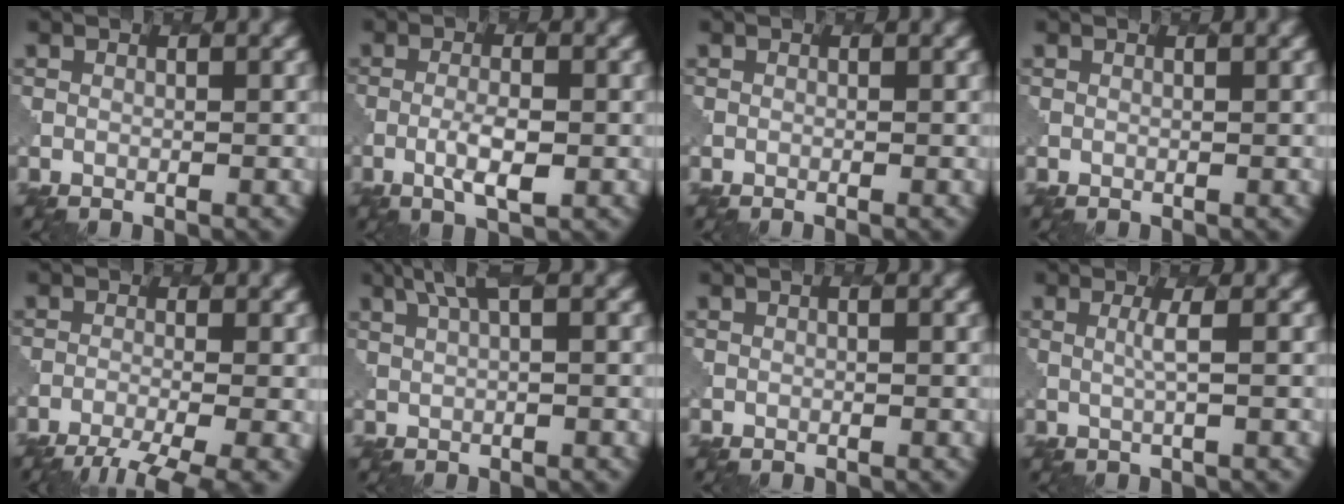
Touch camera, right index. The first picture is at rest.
{"total": 2.8, "force": [-0.7, 0.7, 2.6], "torque": [-0.052, -0.003, -0.012]}
{"total": 0.0}
{"total": 0.6, "force": [0.3, 0.2, 0.5], "torque": [-0.002, -0.003, 0.000]}
{"total": 5.8, "force": [-4.0, 1.3, 4.1], "torque": [-0.062, -0.018, -0.066]}
{"total": 2.8, "force": [1.5, 0.7, 2.3], "torque": [-0.036, 0.001, 0.029]}
{"total": 0.0}
{"total": 1.5, "force": [0.6, 0.3, 1.3], "torque": [-0.023, -0.003, 0.010]}